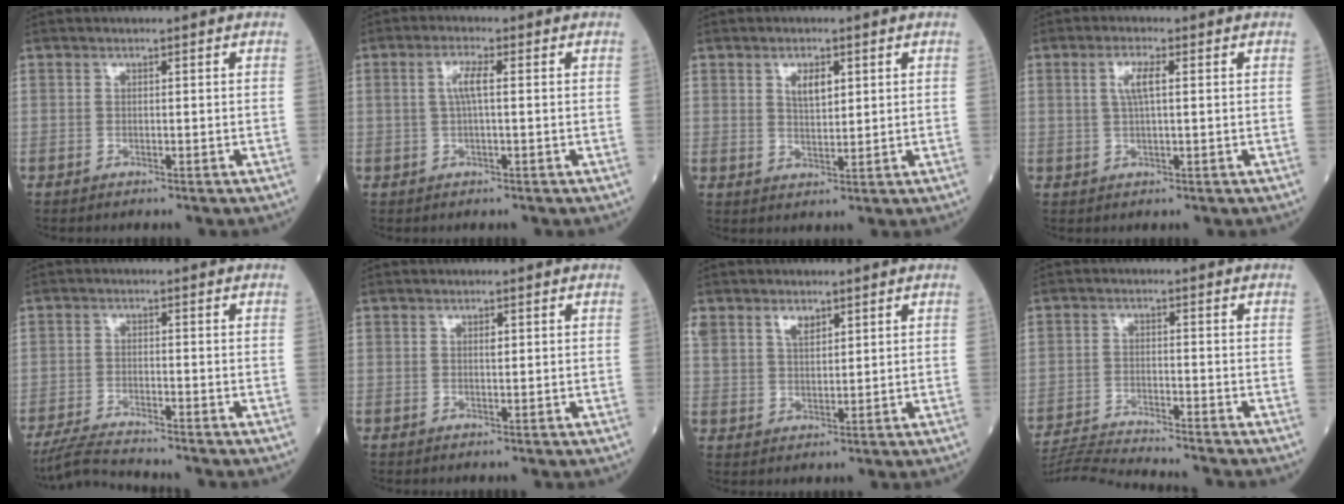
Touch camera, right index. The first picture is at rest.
{"total": 3.3, "force": [0.5, 0.5, 3.2], "torque": [-0.068, 0.007, 0.009]}
{"total": 3.5, "force": [1.5, 1.2, 3.0], "torque": [-0.055, 0.001, 0.028]}
{"total": 3.5, "force": [0.9, 0.7, 3.4], "torque": [-0.069, 0.006, 0.019]}
{"total": 4.9, "force": [-4.7, -0.7, 1.3], "torque": [-0.027, -0.023, -0.087]}
{"total": 0.7, "force": [0.3, 0.2, 0.7], "torque": [-0.012, -0.001, 0.004]}
{"total": 5.2, "force": [3.2, 3.0, 2.7], "torque": [-0.058, 0.010, 0.071]}
{"total": 10.4, "force": [-9.9, -1.5, 2.8], "torque": [-0.039, -0.013, -0.166]}